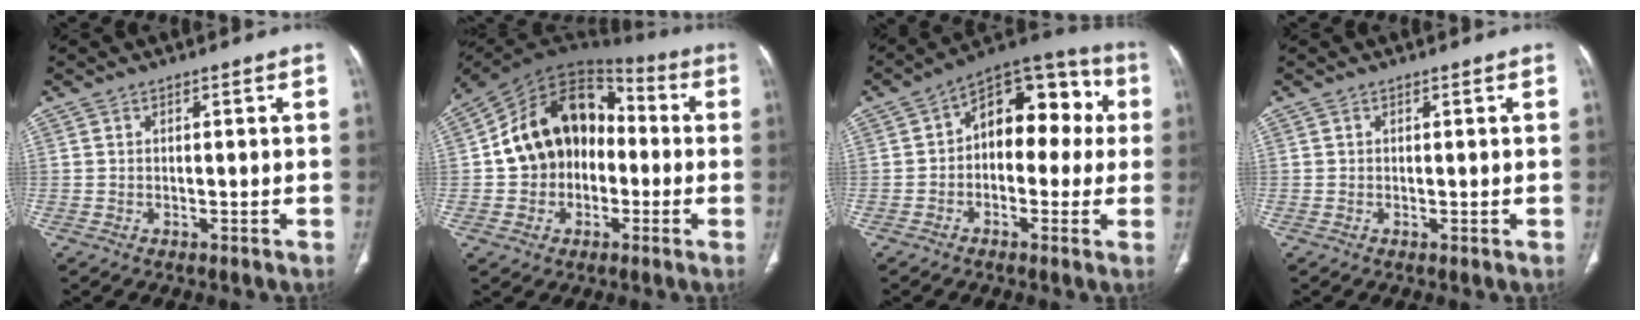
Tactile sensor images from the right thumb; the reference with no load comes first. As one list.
[{"total": 18.0, "force": [-0.6, 13.7, 11.6], "torque": [-0.155, 0.048, -0.019]}, {"total": 15.2, "force": [1.7, 9.4, 11.9], "torque": [-0.106, 0.050, 0.009]}, {"total": 0.0}]